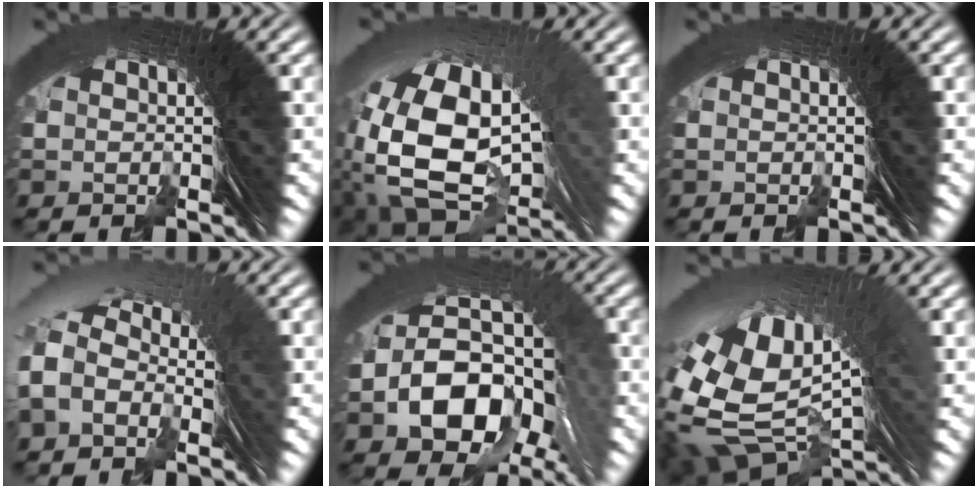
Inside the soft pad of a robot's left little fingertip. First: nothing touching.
{"total": 11.2, "force": [-1.9, 8.0, 7.6], "torque": [-0.182, -0.063, 0.005]}
{"total": 0.0}
{"total": 3.7, "force": [-0.2, 2.8, 2.4], "torque": [-0.055, 0.017, -0.009]}
{"total": 11.4, "force": [1.1, 7.9, 8.1], "torque": [-0.154, -0.014, 0.020]}
{"total": 8.9, "force": [-0.6, 5.7, 6.9], "torque": [-0.152, -0.033, 0.017]}